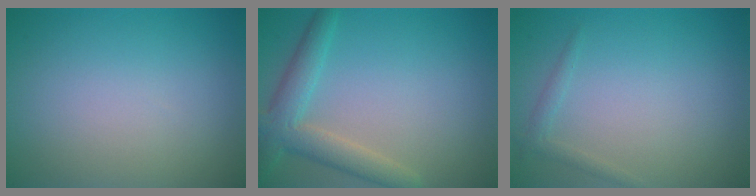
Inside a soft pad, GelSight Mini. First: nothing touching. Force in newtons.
{"total": 4.0, "press": 4.0, "slide": 0.3}
{"total": 1.1, "press": 1.1, "slide": 0.0}